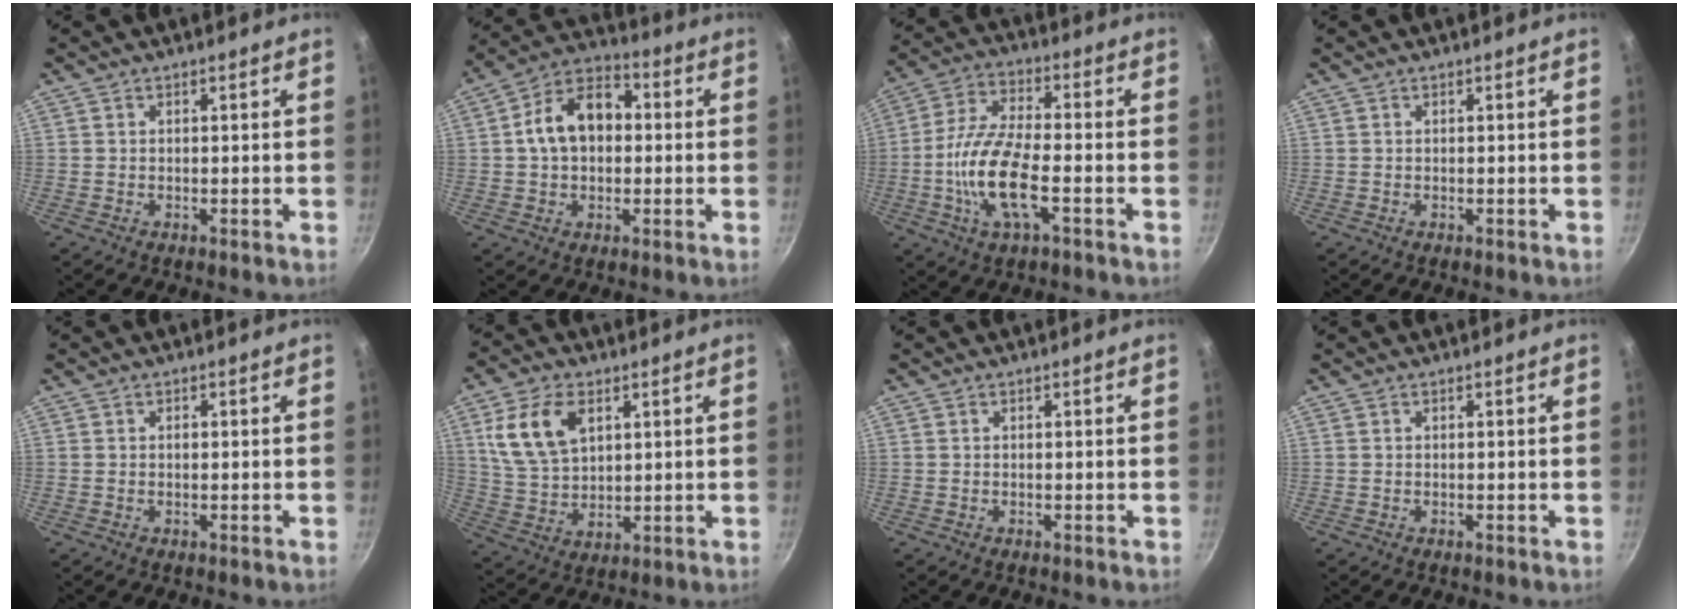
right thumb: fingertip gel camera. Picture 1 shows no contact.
{"total": 12.6, "force": [1.1, 8.7, 9.1], "torque": [-0.140, 0.030, 0.009]}
{"total": 13.9, "force": [-3.6, 5.2, 12.4], "torque": [-0.256, 0.024, -0.069]}
{"total": 0.0}
{"total": 0.6, "force": [0.0, 0.4, 0.5], "torque": [-0.007, 0.004, 0.001]}
{"total": 12.6, "force": [4.7, 7.8, 8.7], "torque": [-0.153, -0.012, 0.098]}
{"total": 0.0}
{"total": 0.0}